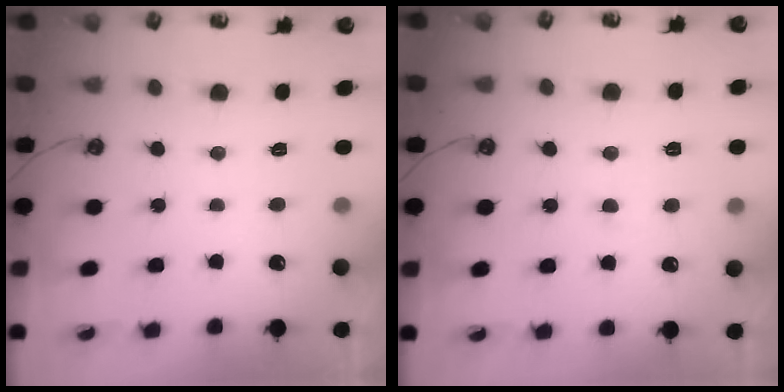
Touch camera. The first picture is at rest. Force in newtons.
{"total": 1.4, "press": 1.3, "slide": 0.6}